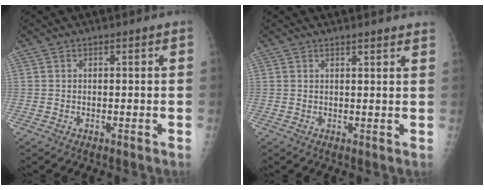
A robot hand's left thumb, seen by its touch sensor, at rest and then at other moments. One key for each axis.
{"total": 4.1, "fx": 3.7, "fy": 0.3, "fz": 1.7, "tx": -0.013, "ty": -0.011, "tz": 0.037}